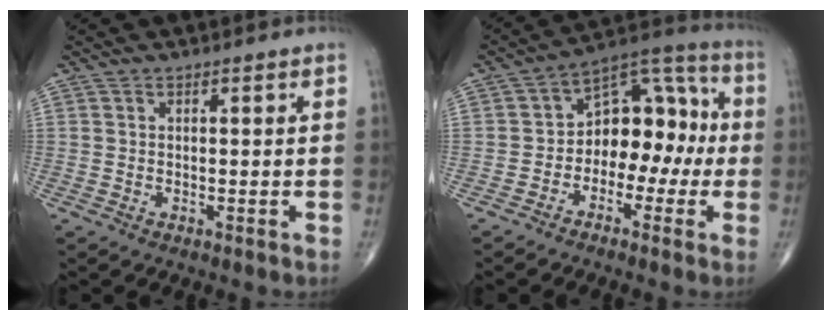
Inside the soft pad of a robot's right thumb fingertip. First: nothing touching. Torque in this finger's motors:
{"motor_torque": [0.01, 0.15, 0.14, -0.53, 0.06]}